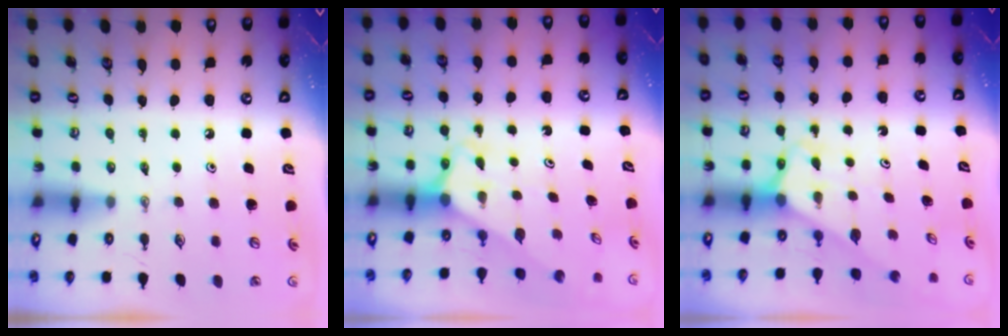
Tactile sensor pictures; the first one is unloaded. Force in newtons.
{"total": 2.4, "press": 2.4, "slide": 0.2}
{"total": 2.6, "press": 2.6, "slide": 0.1}